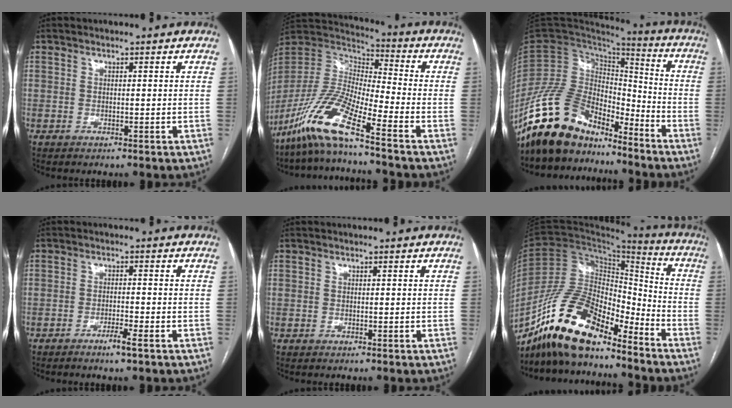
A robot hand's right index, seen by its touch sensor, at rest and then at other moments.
{"total": 13.9, "force": [-9.4, 0.7, 10.2], "torque": [-0.218, -0.014, -0.185]}
{"total": 16.3, "force": [-13.1, 6.6, 7.1], "torque": [-0.143, 0.036, -0.243]}
{"total": 2.8, "force": [-1.9, -0.2, 2.0], "torque": [-0.037, -0.003, -0.034]}
{"total": 0.0}
{"total": 17.3, "force": [-13.5, 5.6, 9.4], "torque": [-0.174, 0.020, -0.249]}